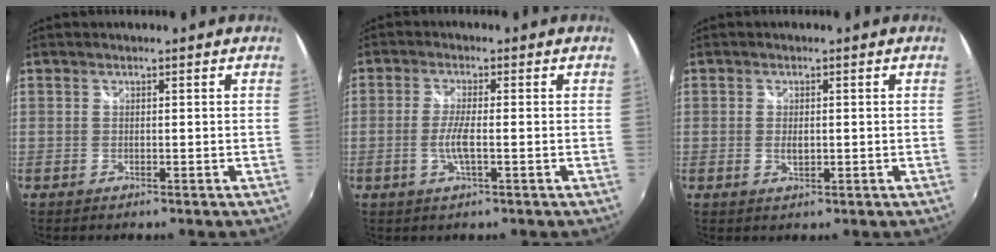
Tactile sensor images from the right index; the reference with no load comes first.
{"total": 4.3, "force": [-1.0, 0.4, 4.1], "torque": [-0.084, -0.005, -0.021]}
{"total": 1.9, "force": [-0.1, 1.1, 1.5], "torque": [-0.026, -0.001, -0.002]}